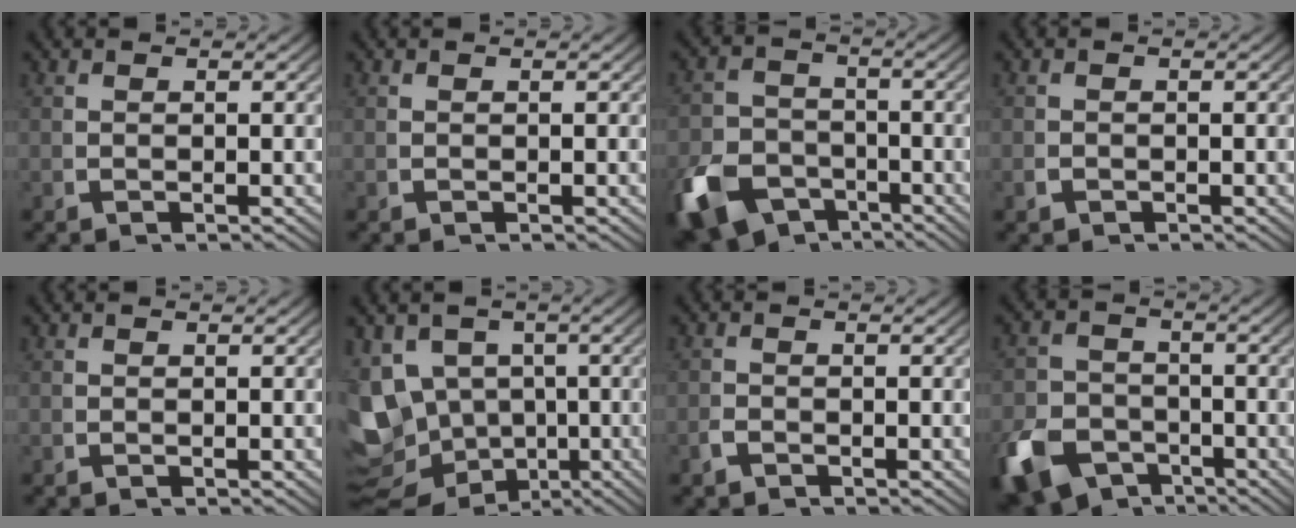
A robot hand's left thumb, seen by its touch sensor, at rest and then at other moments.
{"total": 0.0}
{"total": 10.3, "force": [-5.7, 7.5, 4.2], "torque": [-0.075, -0.050, -0.088]}
{"total": 0.7, "force": [-0.4, 0.5, 0.2], "torque": [-0.009, -0.007, -0.005]}
{"total": 0.0}
{"total": 15.3, "force": [-4.0, 13.1, 6.8], "torque": [-0.170, -0.080, -0.047]}
{"total": 0.9, "force": [-0.8, 0.4, 0.1], "torque": [-0.006, -0.006, -0.014]}
{"total": 9.3, "force": [-5.3, 6.7, 3.6], "torque": [-0.060, -0.043, -0.085]}